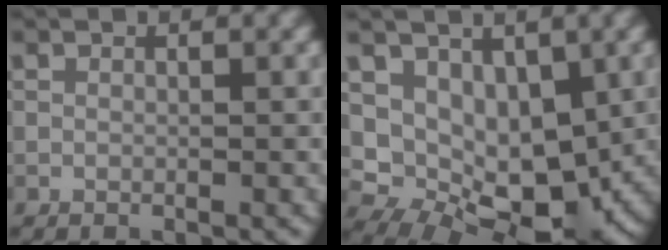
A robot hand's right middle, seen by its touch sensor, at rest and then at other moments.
{"total": 8.4, "force": [1.3, 5.6, 6.2], "torque": [-0.088, -0.017, 0.029]}